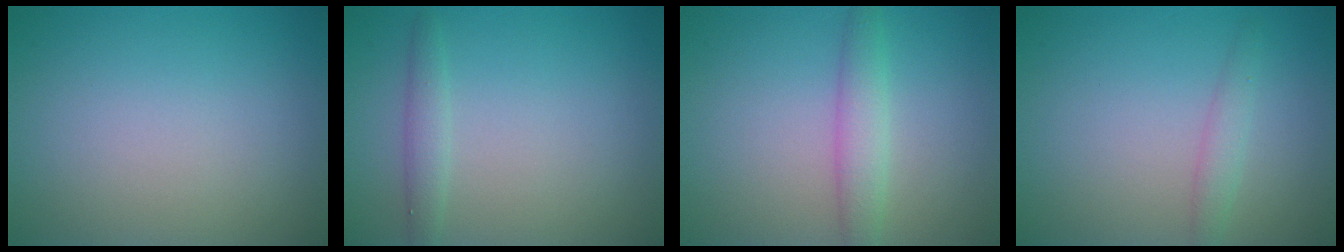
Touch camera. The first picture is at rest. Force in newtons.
{"total": 1.5, "press": 1.5, "slide": 0.0}
{"total": 2.8, "press": 2.8, "slide": 0.1}
{"total": 1.5, "press": 1.5, "slide": 0.0}